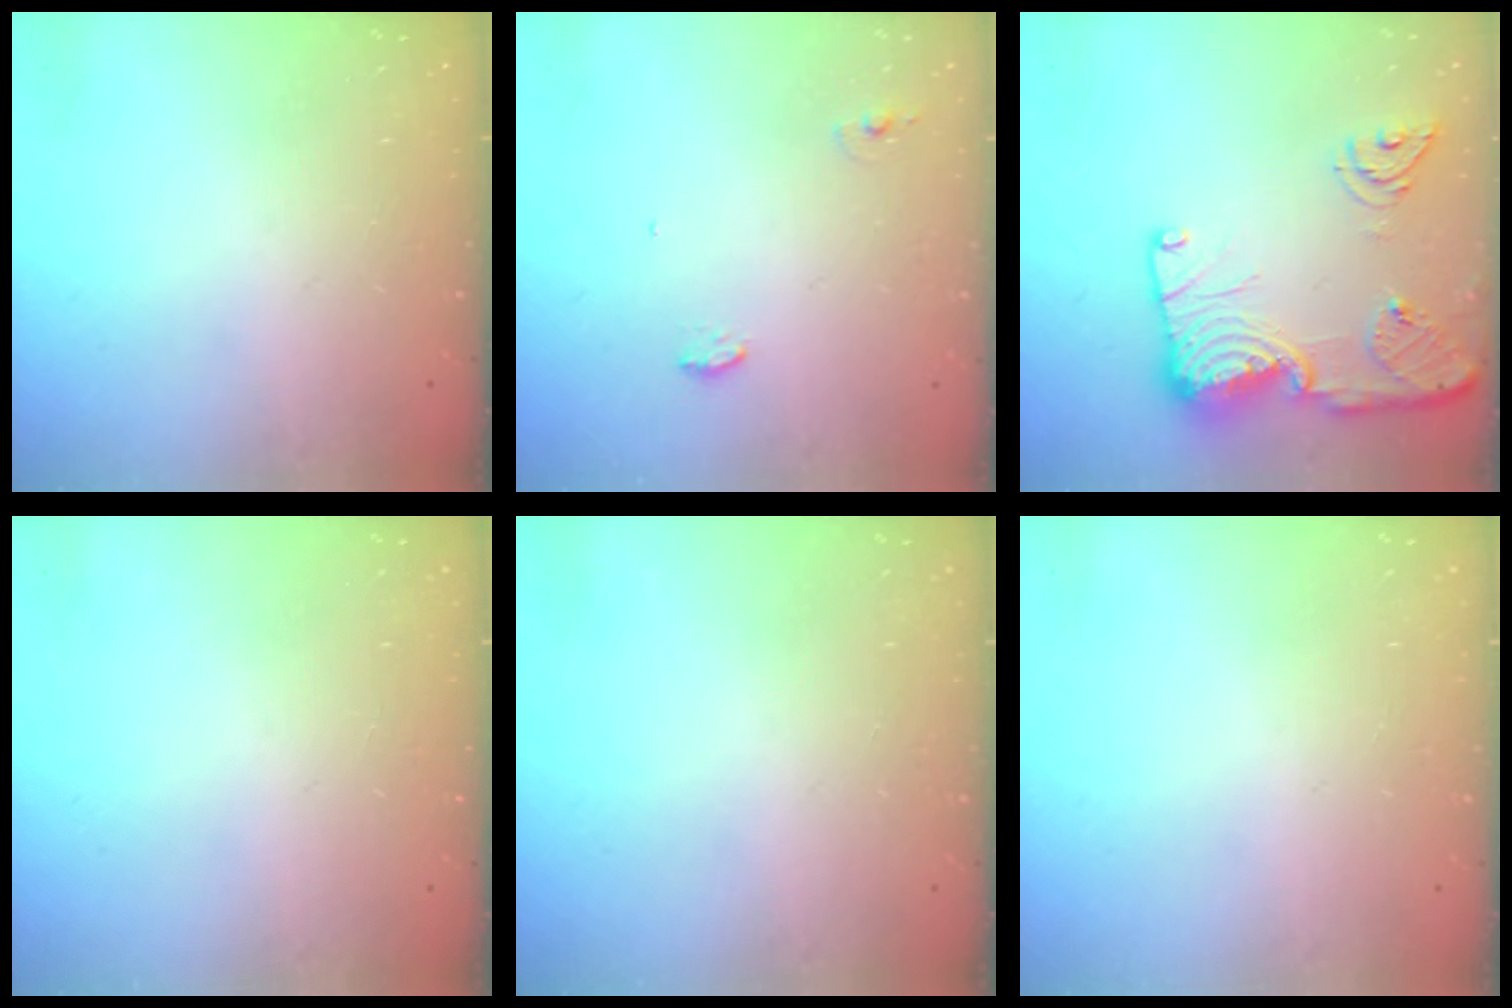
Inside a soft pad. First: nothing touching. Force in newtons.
{"total": 5.1, "press": 4.5, "slide": 2.4}
{"total": 18.1, "press": 18.0, "slide": 2.0}
{"total": 0.0}
{"total": 0.0}
{"total": 0.0}